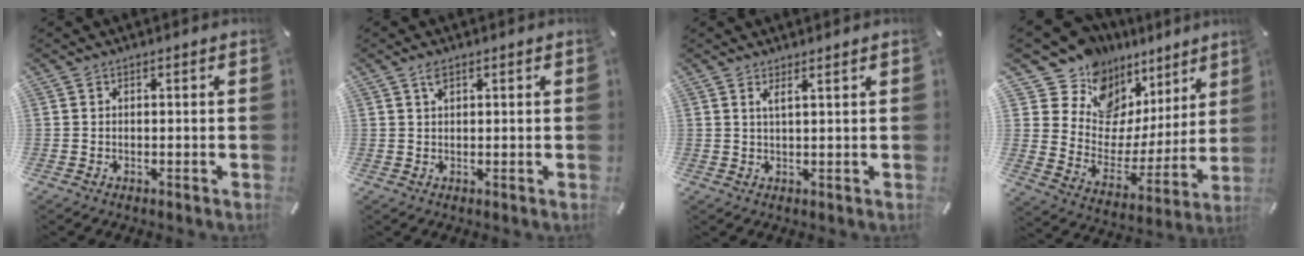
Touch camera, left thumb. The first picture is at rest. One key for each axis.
{"total": 1.8, "fx": 0.9, "fy": 0.7, "fz": 1.4, "tx": -0.031, "ty": 0.002, "tz": 0.015}
{"total": 2.3, "fx": 1.5, "fy": -0.1, "fz": 1.7, "tx": -0.036, "ty": -0.002, "tz": 0.025}
{"total": 13.5, "fx": 11.0, "fy": 7.8, "fz": 1.3, "tx": -0.040, "ty": -0.120, "tz": 0.193}